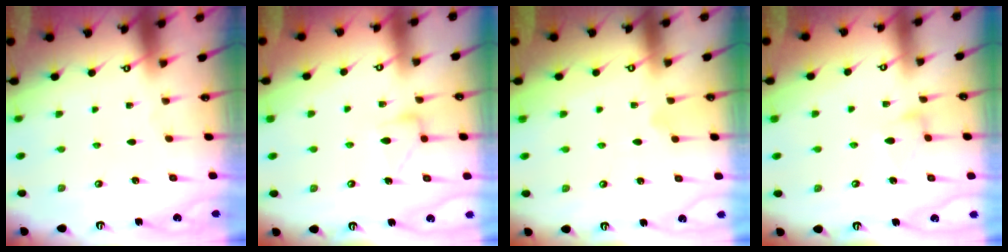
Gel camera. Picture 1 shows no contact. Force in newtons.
{"total": 12.4, "press": 12.4, "slide": 0.6}
{"total": 6.6, "press": 6.6, "slide": 0.3}
{"total": 7.5, "press": 7.4, "slide": 0.4}